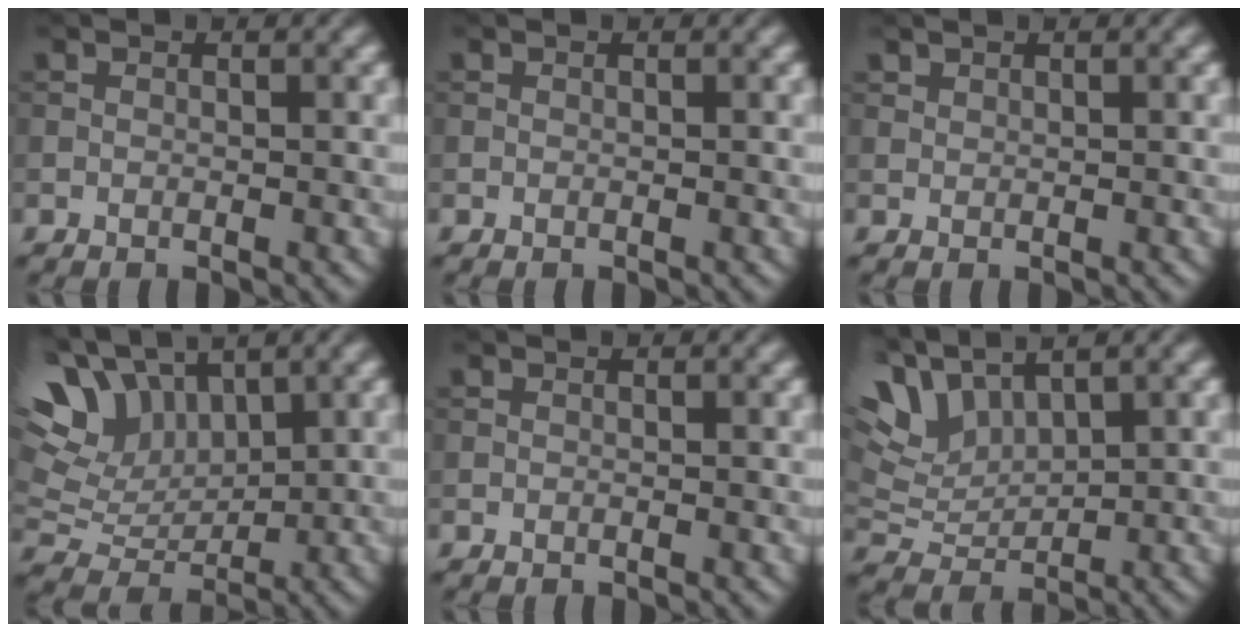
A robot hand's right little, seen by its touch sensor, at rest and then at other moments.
{"total": 0.0}
{"total": 0.7, "force": [0.6, 0.3, 0.1], "torque": [-0.002, -0.002, 0.016]}
{"total": 9.6, "force": [4.9, 5.7, 5.9], "torque": [-0.131, 0.029, 0.087]}
{"total": 0.0}
{"total": 5.9, "force": [4.1, 2.6, 3.4], "torque": [-0.079, 0.016, 0.078]}